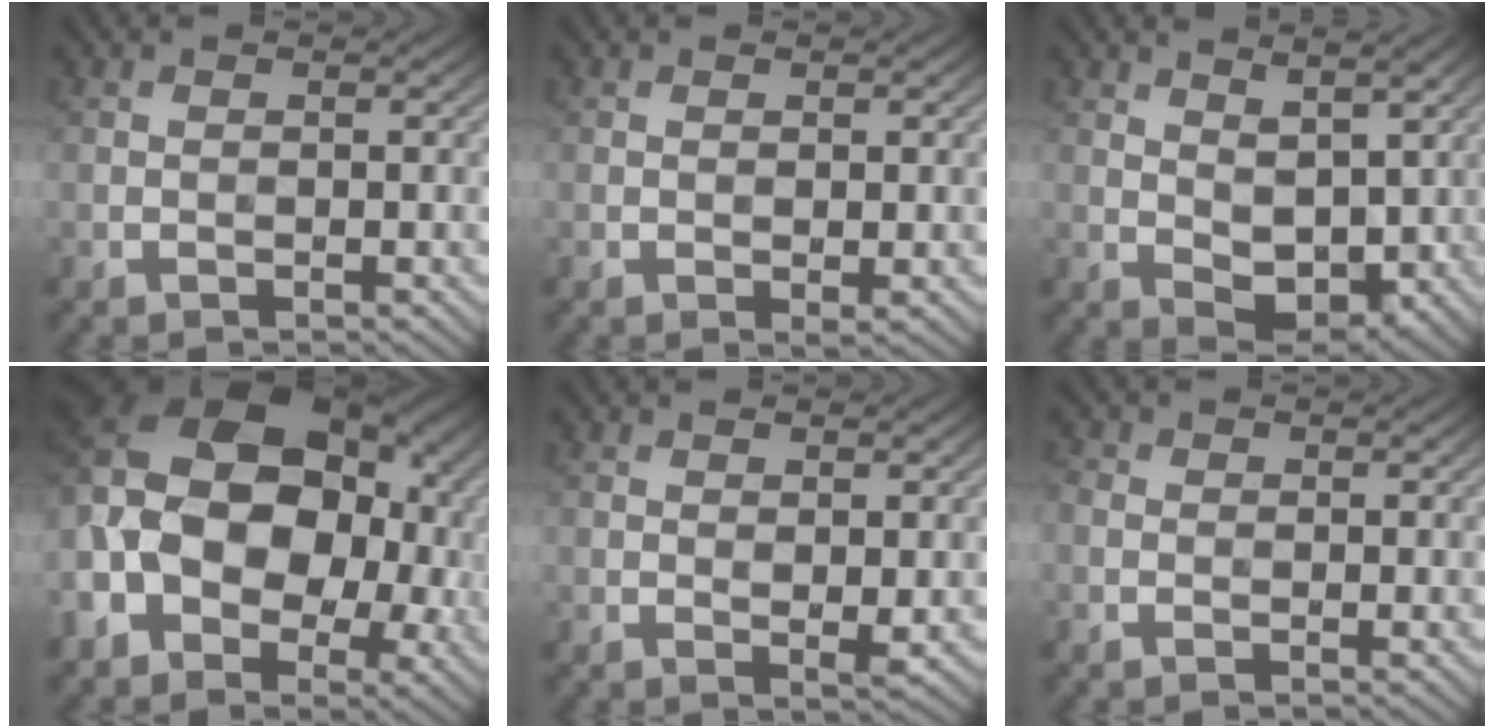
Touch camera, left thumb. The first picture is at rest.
{"total": 0.8, "force": [0.1, 0.3, 0.7], "torque": [-0.010, -0.003, -0.001]}
{"total": 5.3, "force": [2.5, 2.8, 3.8], "torque": [-0.070, -0.007, 0.048]}
{"total": 20.4, "force": [-1.1, 15.0, 13.7], "torque": [-0.259, 0.003, -0.036]}
{"total": 1.6, "force": [0.5, 0.6, 1.4], "torque": [-0.026, -0.008, 0.012]}
{"total": 1.4, "force": [-0.2, 1.2, 0.6], "torque": [-0.013, -0.001, -0.008]}